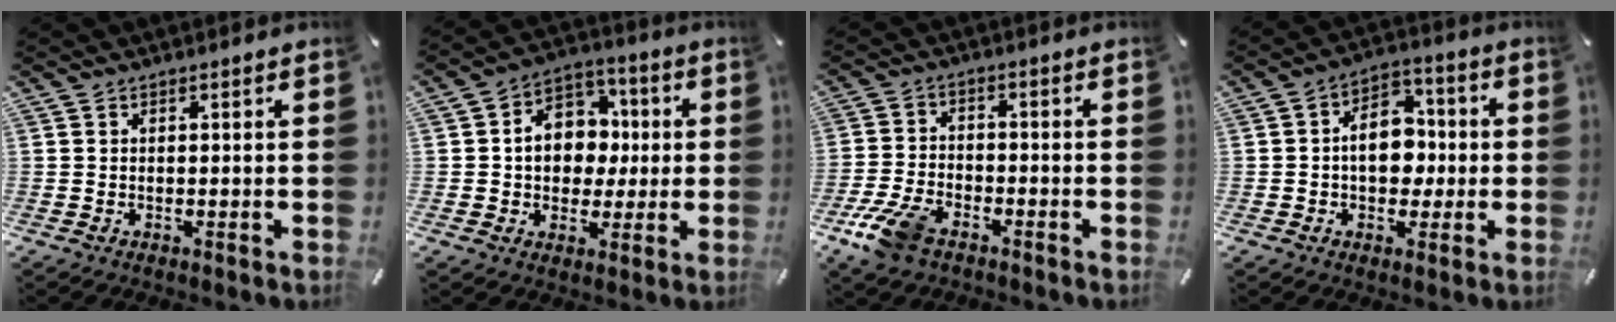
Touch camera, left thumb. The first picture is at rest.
{"total": 10.9, "force": [-0.2, 9.5, 5.4], "torque": [-0.083, 0.017, 0.002]}
{"total": 8.5, "force": [-5.4, 4.3, 5.0], "torque": [-0.116, 0.015, -0.103]}
{"total": 10.2, "force": [-0.9, 7.6, 6.8], "torque": [-0.107, 0.013, -0.019]}